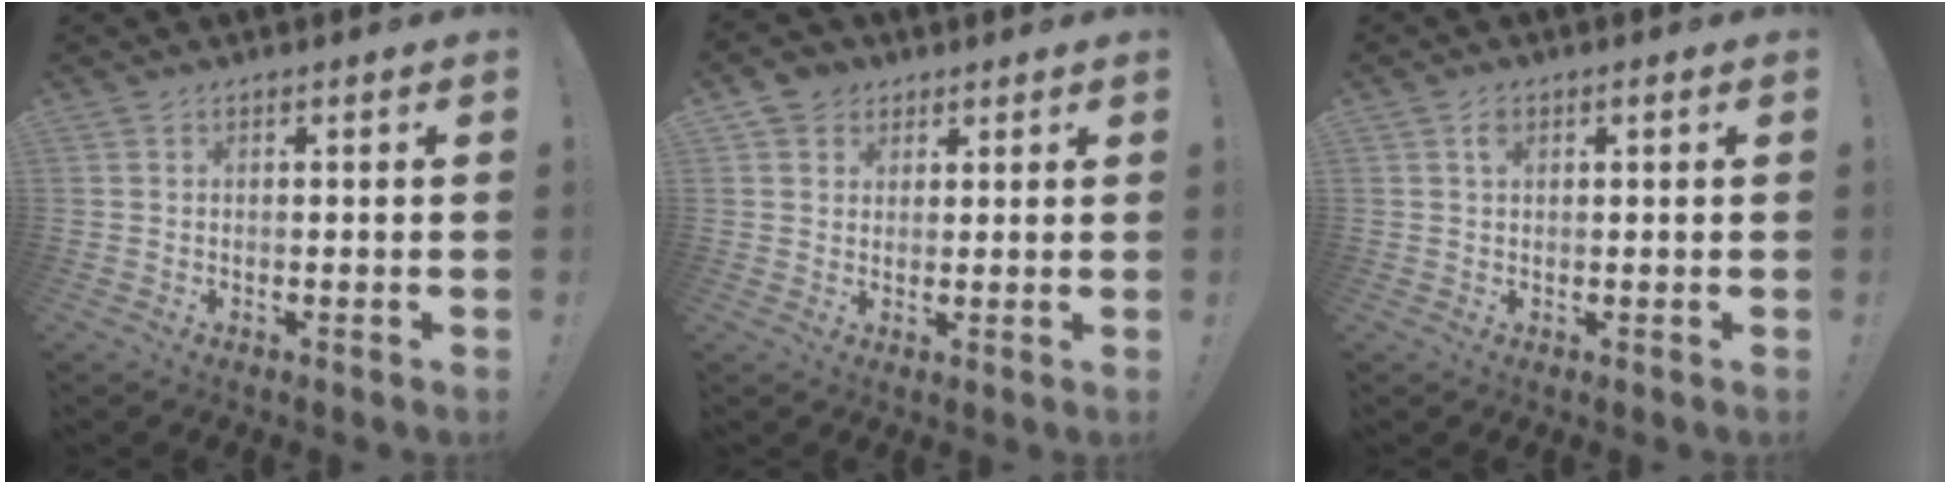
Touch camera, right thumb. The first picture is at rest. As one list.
[{"total": 4.7, "force": [2.4, 4.0, 0.9], "torque": [-0.008, -0.008, 0.045]}, {"total": 1.9, "force": [0.7, 1.2, 1.4], "torque": [-0.016, 0.000, 0.008]}]